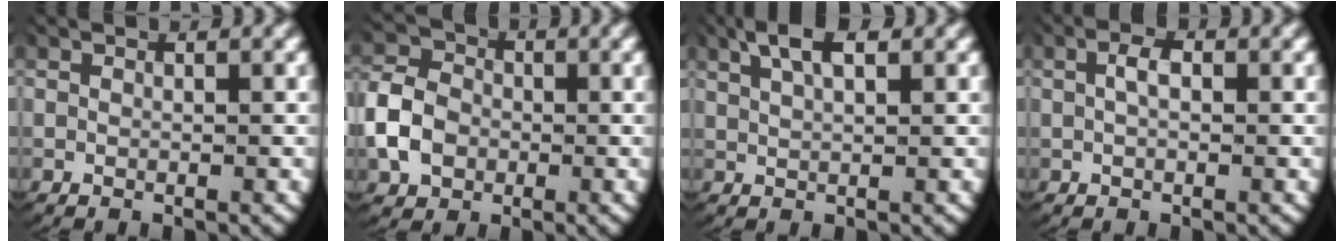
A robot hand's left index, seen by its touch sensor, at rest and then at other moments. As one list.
[{"total": 5.2, "force": [-0.8, 4.5, 2.7], "torque": [-0.059, -0.004, -0.017]}, {"total": 3.4, "force": [2.3, 0.9, 2.3], "torque": [-0.047, 0.008, 0.041]}, {"total": 1.6, "force": [0.1, 0.7, 1.4], "torque": [-0.033, -0.002, 0.004]}]